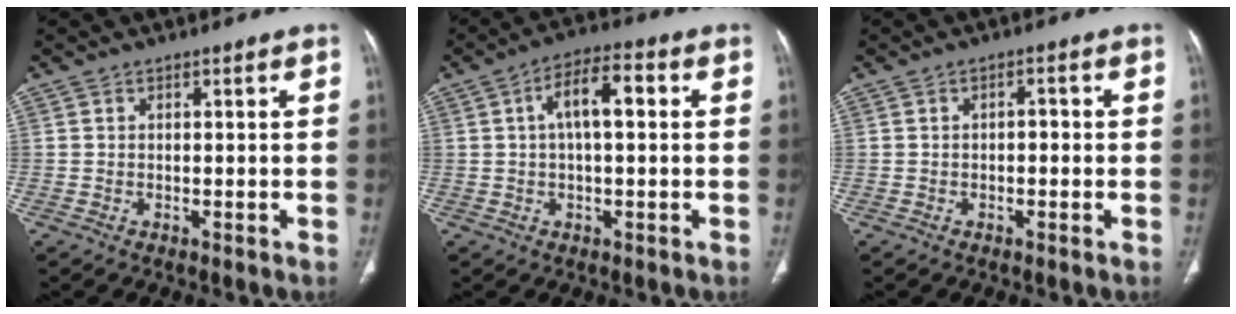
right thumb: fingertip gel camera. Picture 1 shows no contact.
{"total": 8.1, "force": [1.4, 3.3, 7.3], "torque": [-0.124, 0.026, 0.016]}
{"total": 1.8, "force": [-0.2, 1.0, 1.5], "torque": [-0.015, 0.006, -0.007]}